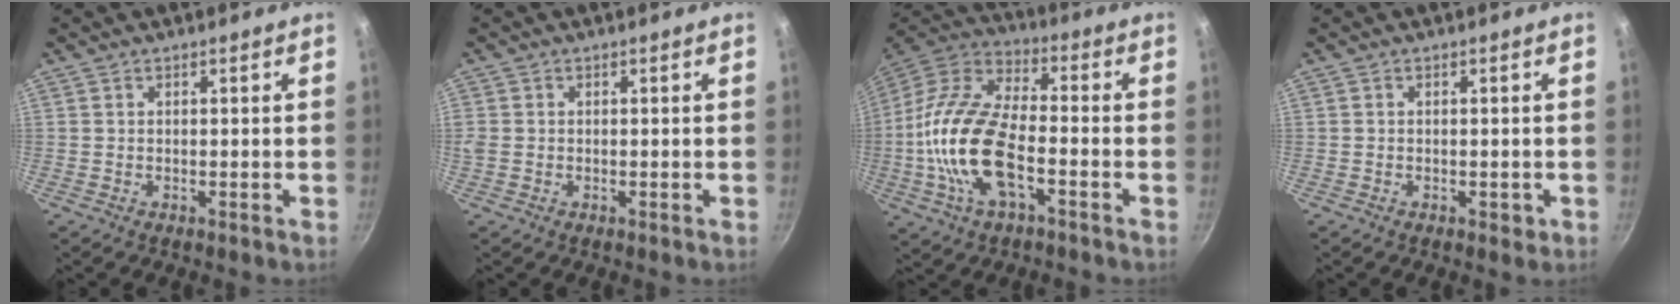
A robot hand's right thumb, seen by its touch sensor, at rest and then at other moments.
{"total": 2.1, "force": [-0.1, 1.7, 1.1], "torque": [-0.033, 0.002, 0.000]}
{"total": 19.4, "force": [-4.4, 9.3, 16.5], "torque": [-0.342, 0.025, -0.084]}
{"total": 1.2, "force": [-0.4, 0.7, 0.8], "torque": [-0.005, -0.001, -0.005]}